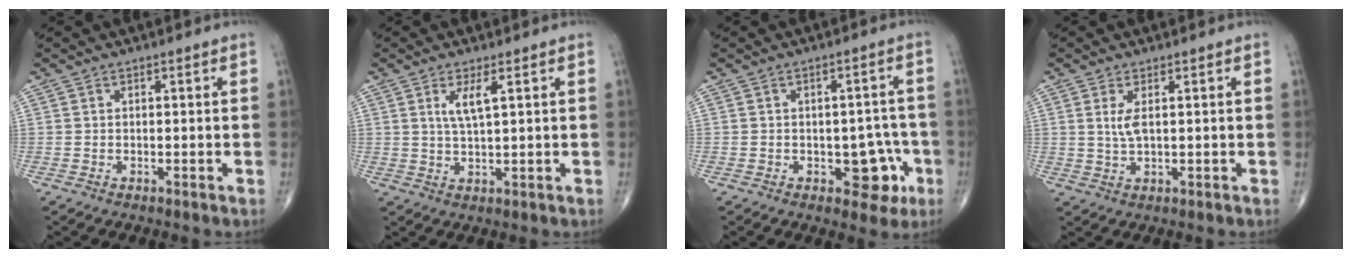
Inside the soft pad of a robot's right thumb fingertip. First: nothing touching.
{"total": 4.0, "force": [1.6, 0.7, 3.6], "torque": [-0.077, -0.012, 0.034]}
{"total": 7.1, "force": [-2.5, 4.2, 5.1], "torque": [-0.026, 0.020, -0.027]}
{"total": 3.0, "force": [0.9, 0.8, 2.7], "torque": [-0.064, -0.007, 0.023]}